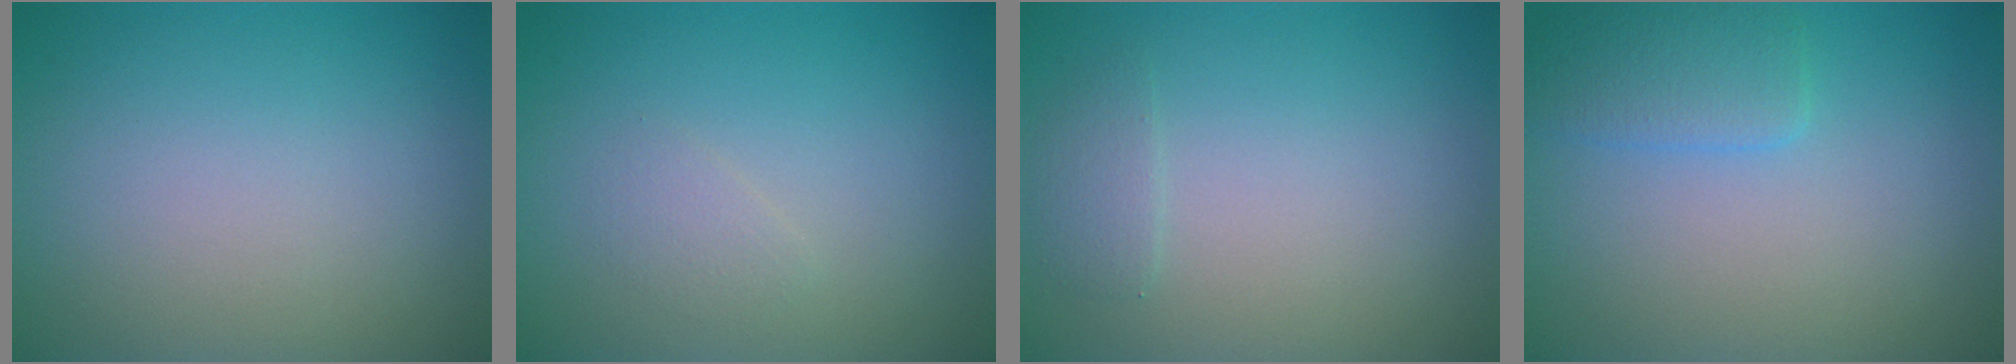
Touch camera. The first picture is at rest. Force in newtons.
{"total": 0.9, "press": 0.9, "slide": 0.0}
{"total": 1.1, "press": 1.1, "slide": 0.2}
{"total": 2.4, "press": 2.4, "slide": 0.1}